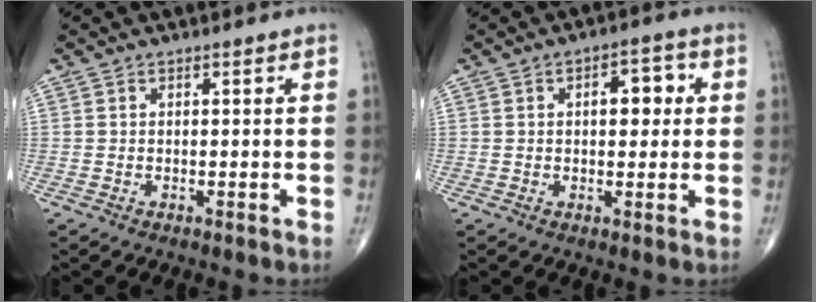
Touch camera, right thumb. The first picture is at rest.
{"total": 5.9, "force": [1.1, 3.2, 4.8], "torque": [-0.042, 0.010, 0.010]}